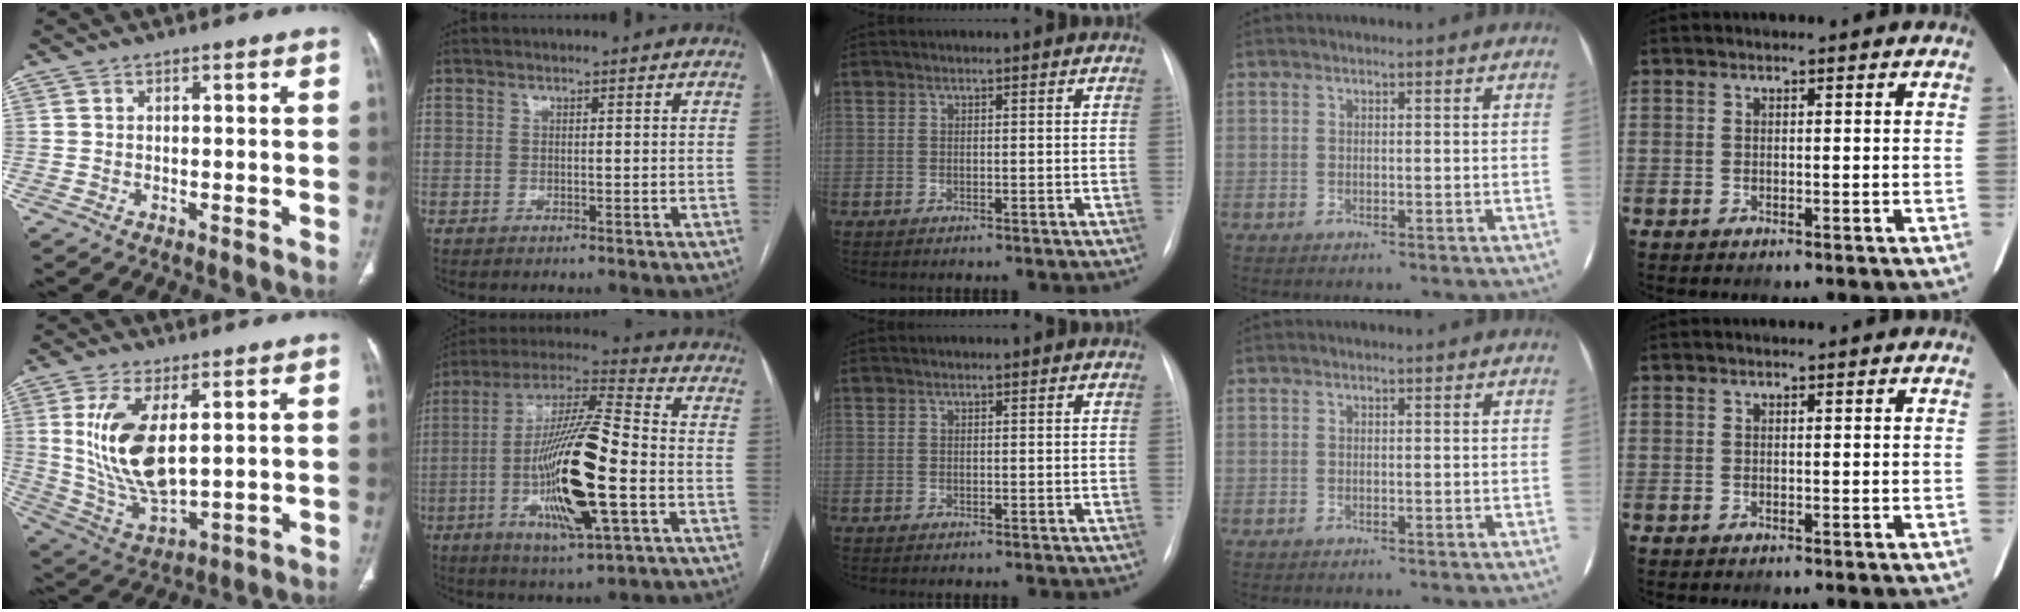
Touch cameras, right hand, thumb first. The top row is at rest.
{"thumb": {"total": 14.8, "force": [3.3, 6.8, 12.8], "torque": [-0.254, -0.024, 0.081]}, "index": {"total": 18.7, "force": [-4.1, 2.1, 18.1], "torque": [-0.352, -0.008, -0.071]}}